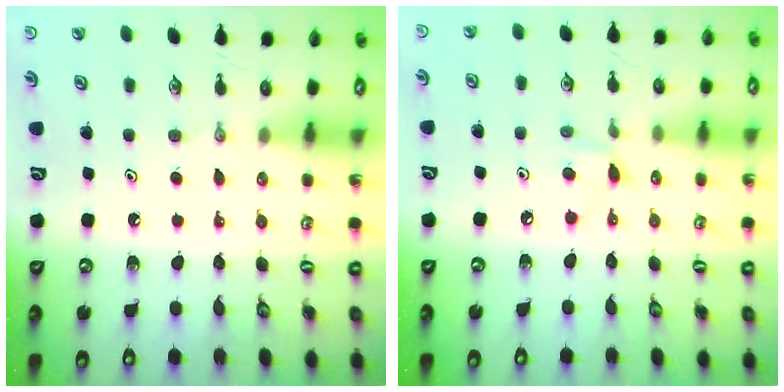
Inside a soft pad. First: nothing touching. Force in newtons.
{"total": 6.4, "press": 6.3, "slide": 0.7}